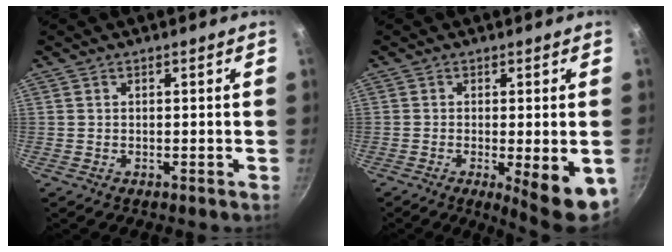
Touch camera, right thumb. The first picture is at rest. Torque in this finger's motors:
{"motor_torque": [-0.19, 0.55, 0.56, 0.55, 0.27]}